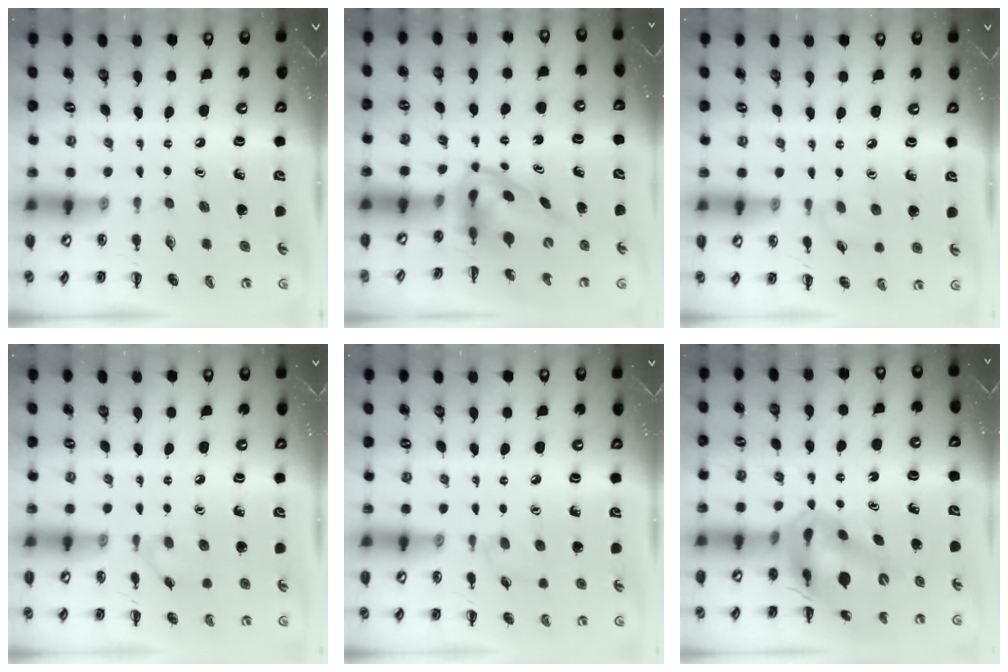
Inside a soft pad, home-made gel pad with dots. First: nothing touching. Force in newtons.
{"total": 3.9, "press": 3.8, "slide": 0.8}
{"total": 3.2, "press": 2.9, "slide": 1.3}
{"total": 5.1, "press": 4.7, "slide": 1.7}
{"total": 5.3, "press": 4.9, "slide": 2.1}
{"total": 12.6, "press": 12.0, "slide": 3.9}